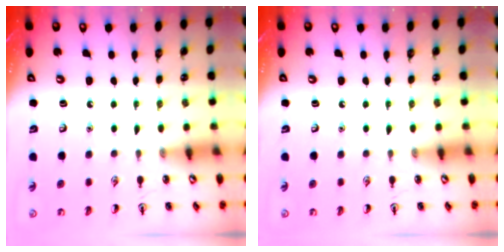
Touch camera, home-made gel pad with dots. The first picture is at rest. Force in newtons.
{"total": 0.0}